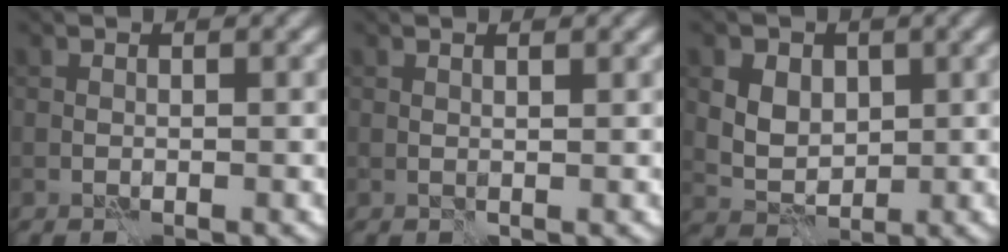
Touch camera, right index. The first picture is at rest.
{"total": 0.8, "force": [0.5, 0.1, 0.6], "torque": [-0.011, 0.001, 0.007]}
{"total": 5.4, "force": [1.7, 4.1, 3.0], "torque": [-0.053, 0.013, 0.022]}